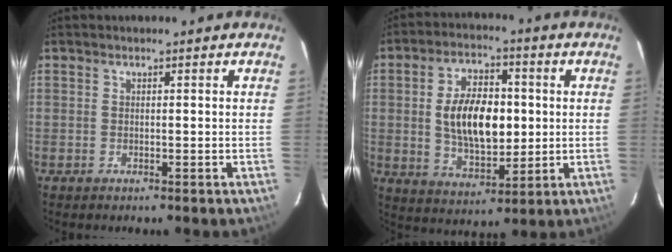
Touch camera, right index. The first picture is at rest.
{"total": 13.5, "force": [0.7, 7.2, 11.4], "torque": [-0.206, 0.010, 0.021]}